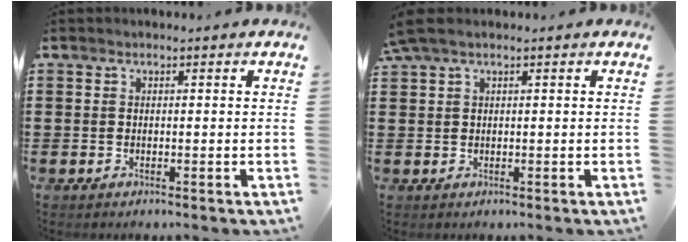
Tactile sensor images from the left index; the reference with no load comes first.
{"total": 1.5, "force": [0.8, 0.3, 1.3], "torque": [-0.028, 0.003, 0.013]}